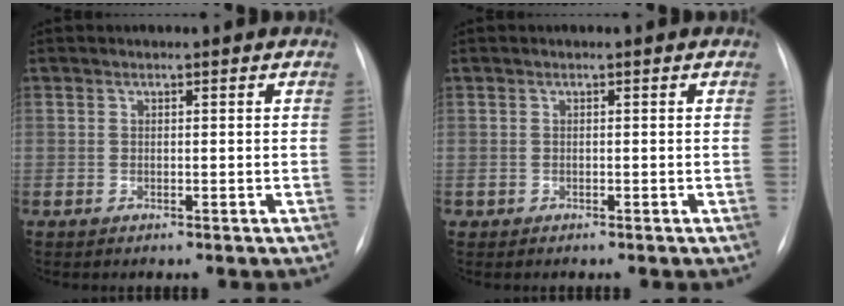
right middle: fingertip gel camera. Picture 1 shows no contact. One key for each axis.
{"total": 0.0}